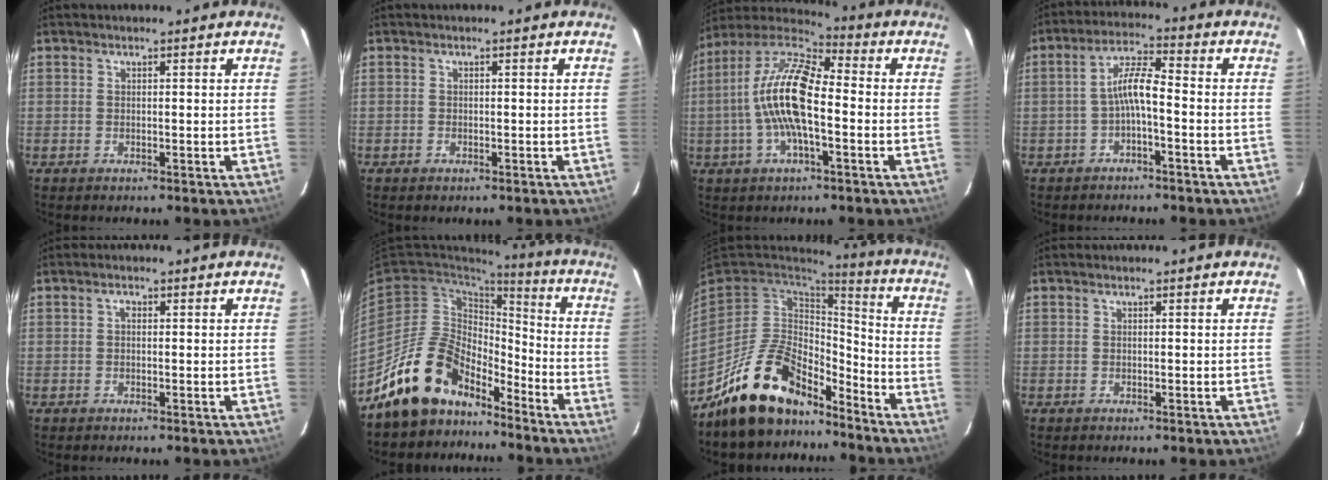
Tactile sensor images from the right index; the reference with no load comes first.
{"total": 0.9, "force": [-0.6, 0.7, 0.3], "torque": [-0.005, 0.000, -0.007]}
{"total": 15.0, "force": [-2.0, 5.1, 14.0], "torque": [-0.270, 0.007, -0.047]}
{"total": 5.3, "force": [-2.0, 0.9, 4.9], "torque": [-0.104, 0.015, -0.036]}
{"total": 0.8, "force": [0.0, 0.6, 0.5], "torque": [-0.008, 0.005, -0.002]}
{"total": 15.2, "force": [-11.9, 7.9, 5.3], "torque": [-0.113, 0.034, -0.204]}
{"total": 17.4, "force": [-13.3, 8.2, 7.8], "torque": [-0.171, 0.025, -0.217]}
{"total": 0.0}